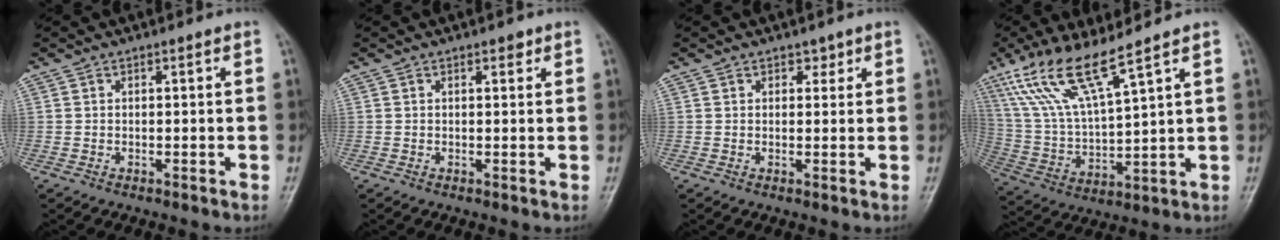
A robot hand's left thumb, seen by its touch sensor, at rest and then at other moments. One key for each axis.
{"total": 1.2, "fx": 0.8, "fy": 0.6, "fz": 0.7, "tx": -0.002, "ty": -0.002, "tz": 0.008}
{"total": 1.7, "fx": 1.2, "fy": 1.2, "fz": 0.6, "tx": 0.011, "ty": -0.004, "tz": 0.012}
{"total": 13.7, "fx": 9.2, "fy": 2.1, "fz": 9.9, "tx": -0.202, "ty": -0.041, "tz": 0.197}